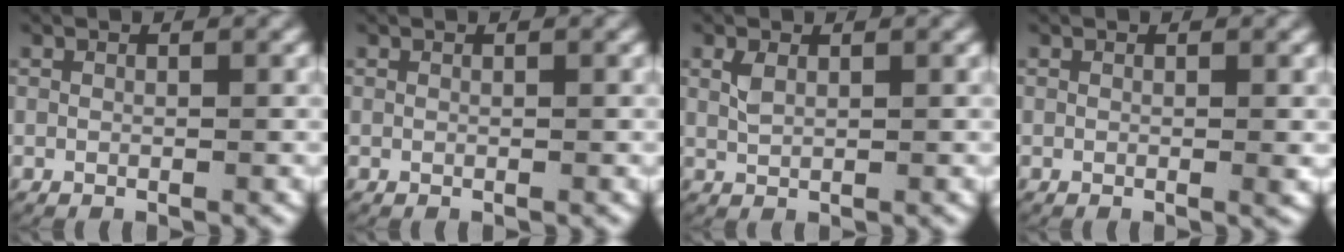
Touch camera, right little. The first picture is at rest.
{"total": 0.0}
{"total": 1.2, "force": [0.5, 0.6, 0.8], "torque": [-0.023, -0.001, 0.015]}
{"total": 0.6, "force": [0.1, 0.0, 0.6], "torque": [-0.004, -0.002, 0.001]}